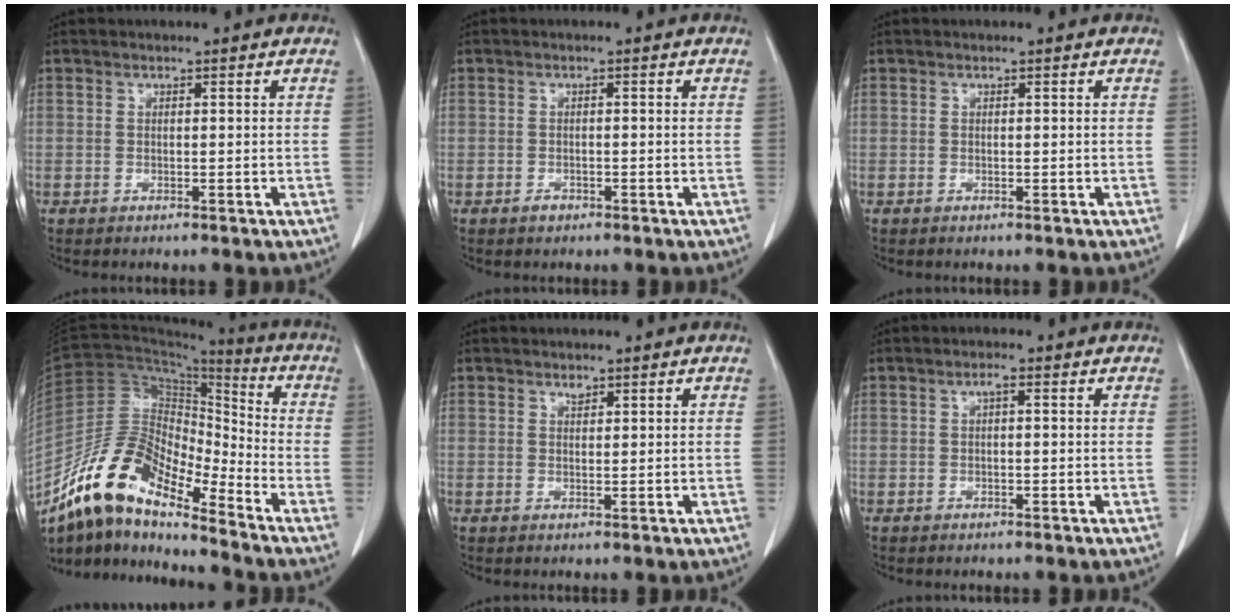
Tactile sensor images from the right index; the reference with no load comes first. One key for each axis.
{"total": 1.8, "fx": -0.9, "fy": 1.3, "fz": 0.8, "tx": -0.011, "ty": 0.004, "tz": -0.009}
{"total": 0.0}
{"total": 16.0, "fx": -11.9, "fy": 5.0, "fz": 9.5, "tx": -0.187, "ty": 0.031, "tz": -0.221}
{"total": 1.3, "fx": 0.9, "fy": 0.8, "fz": 0.6, "tx": -0.013, "ty": 0.001, "tz": 0.018}
{"total": 1.6, "fx": 0.4, "fy": 0.6, "fz": 1.4, "tx": -0.029, "ty": 0.005, "tz": 0.009}